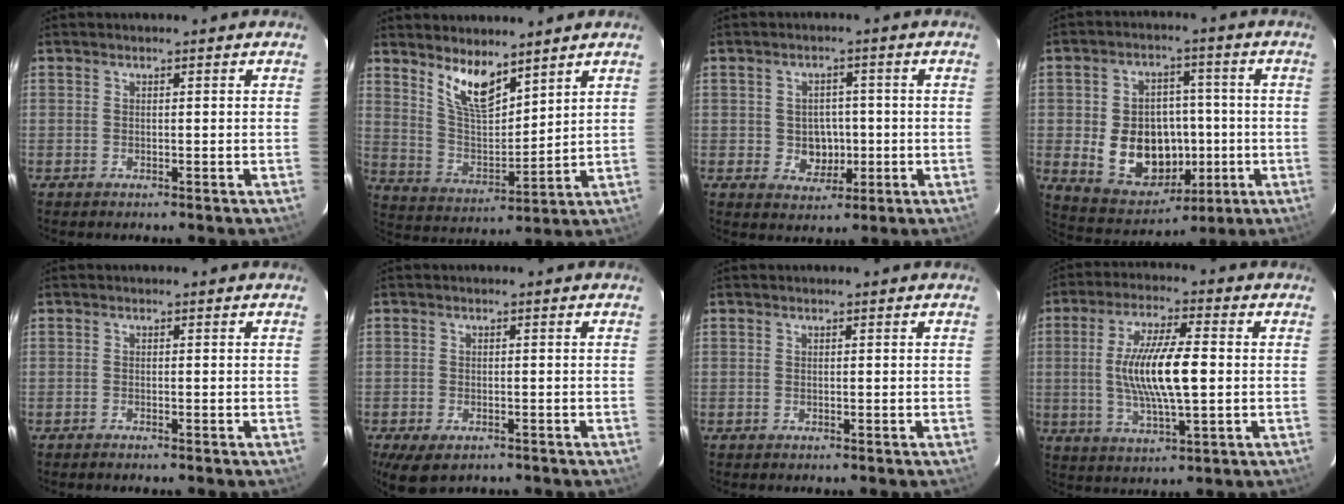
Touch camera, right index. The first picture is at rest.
{"total": 9.9, "force": [7.1, 3.2, 6.1], "torque": [-0.113, -0.005, 0.144]}
{"total": 5.2, "force": [-0.7, 4.6, 2.3], "torque": [-0.046, 0.009, 0.003]}
{"total": 14.5, "force": [-2.2, 11.5, 8.5], "torque": [-0.184, 0.012, -0.008]}
{"total": 0.8, "force": [-0.7, 0.1, 0.3], "torque": [-0.008, -0.001, -0.015]}
{"total": 6.1, "force": [-3.9, 3.1, 3.5], "torque": [-0.080, -0.025, -0.063]}
{"total": 0.0}
{"total": 12.7, "force": [0.0, 3.0, 12.3], "torque": [-0.235, 0.000, 0.004]}